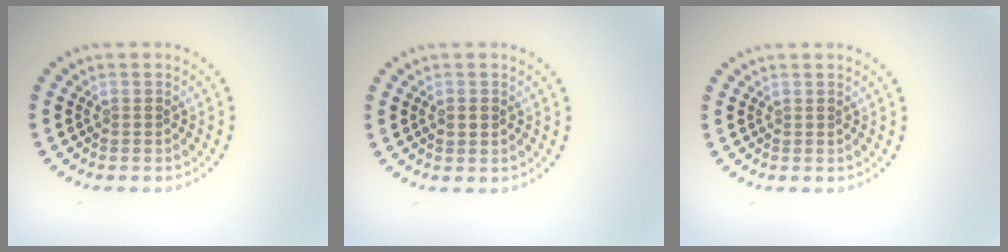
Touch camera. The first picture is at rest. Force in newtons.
{"total": 1.4, "press": 1.4, "slide": 0.1}
{"total": 0.0}